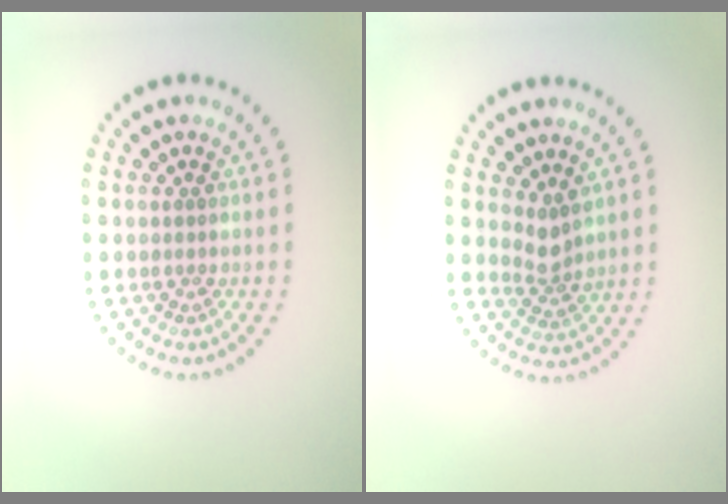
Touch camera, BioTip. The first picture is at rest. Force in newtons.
{"total": 1.9, "press": 1.3, "slide": 1.4}